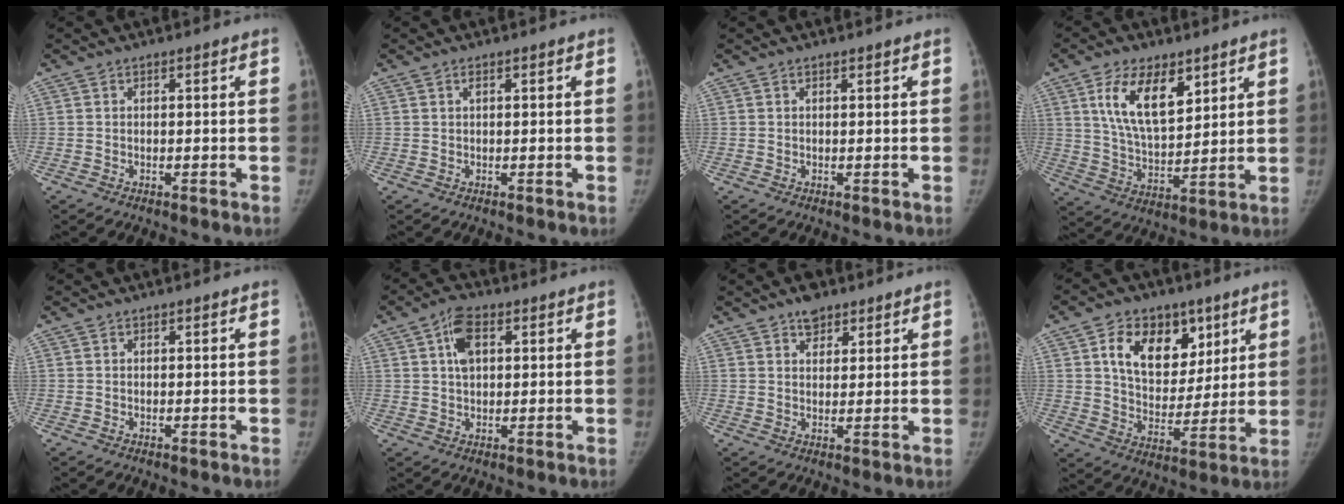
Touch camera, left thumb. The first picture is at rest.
{"total": 0.5, "force": [0.1, 0.3, 0.4], "torque": [-0.009, 0.001, 0.003]}
{"total": 0.0}
{"total": 13.4, "force": [6.4, 6.7, 9.6], "torque": [-0.144, -0.034, 0.126]}
{"total": 0.0}
{"total": 6.4, "force": [2.1, 3.8, 4.6], "torque": [-0.074, 0.006, 0.035]}
{"total": 4.5, "force": [3.1, 2.7, 1.9], "torque": [-0.006, -0.017, 0.049]}
{"total": 16.3, "force": [7.0, 11.3, 9.5], "torque": [-0.110, -0.026, 0.126]}